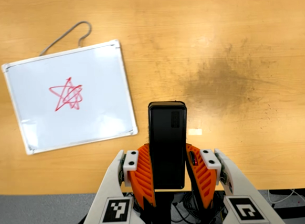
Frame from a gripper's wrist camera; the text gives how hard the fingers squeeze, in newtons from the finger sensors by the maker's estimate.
{"total": 4.5, "left": 3.3, "right": 5.8}